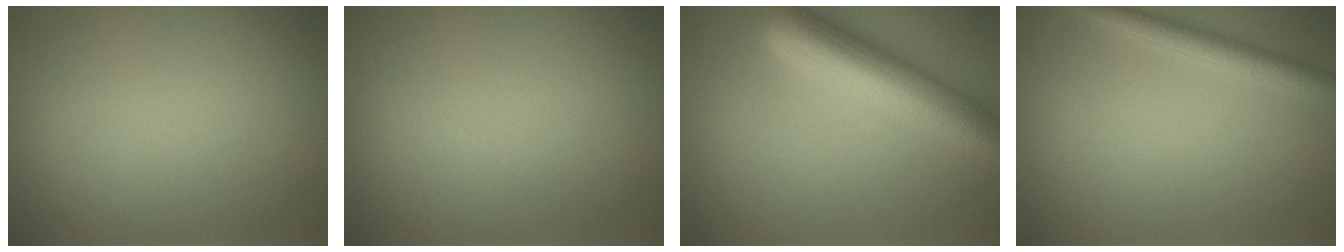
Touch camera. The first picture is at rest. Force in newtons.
{"total": 0.0}
{"total": 9.2, "press": 9.2, "slide": 0.3}
{"total": 2.7, "press": 2.7, "slide": 0.2}